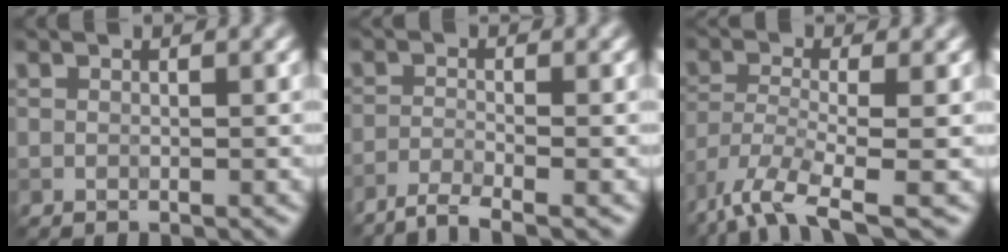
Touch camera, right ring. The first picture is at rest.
{"total": 2.8, "force": [-2.3, 0.4, 1.5], "torque": [-0.028, -0.002, -0.055]}
{"total": 7.9, "force": [-5.5, 2.2, 5.3], "torque": [-0.111, -0.015, -0.110]}